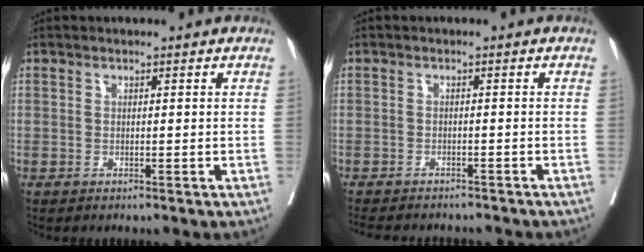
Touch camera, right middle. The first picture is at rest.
{"total": 10.4, "force": [-9.4, 2.6, 3.6], "torque": [-0.063, -0.009, -0.121]}